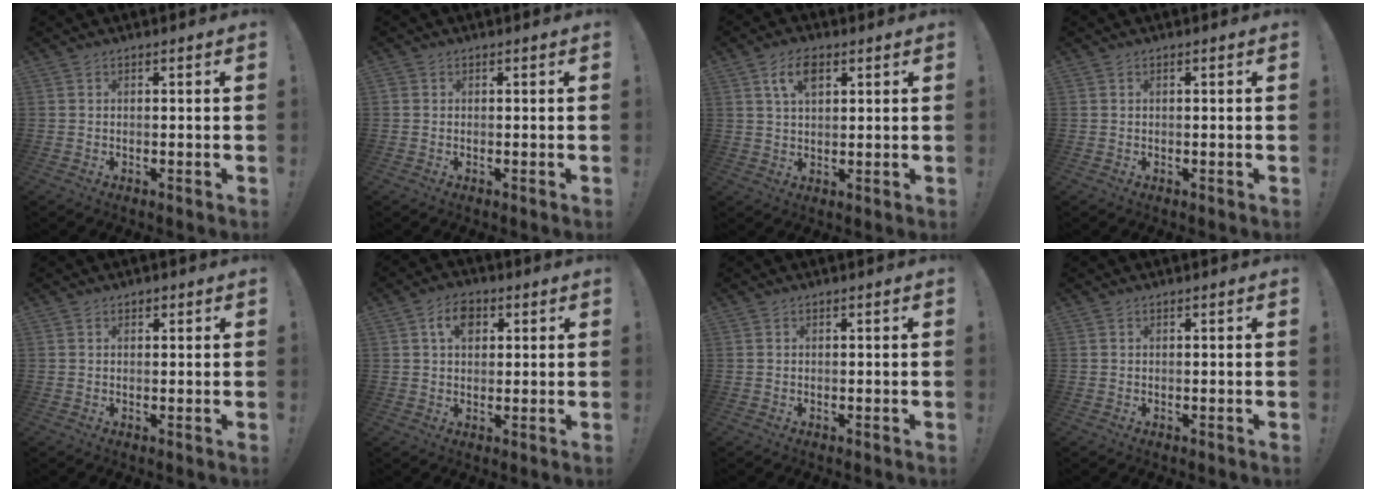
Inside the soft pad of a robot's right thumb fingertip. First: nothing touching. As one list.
[{"total": 0.5, "force": [0.0, 0.5, 0.1], "torque": [-0.002, 0.001, 0.000]}, {"total": 6.7, "force": [2.8, 3.6, 5.0], "torque": [-0.089, 0.003, 0.051]}, {"total": 0.0}, {"total": 0.8, "force": [0.4, 0.6, 0.1], "torque": [-0.002, 0.000, 0.007]}, {"total": 7.0, "force": [2.6, 4.7, 4.5], "torque": [-0.068, 0.004, 0.045]}, {"total": 0.0}, {"total": 0.0}]